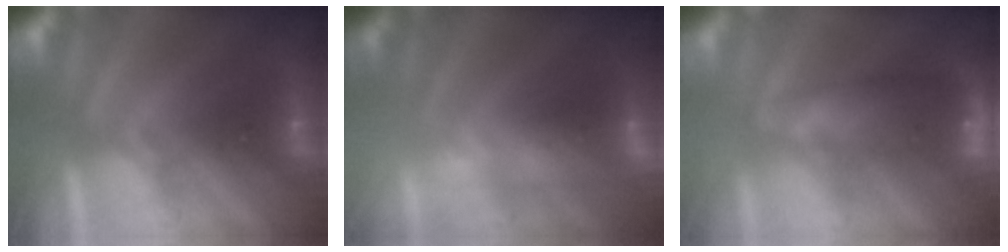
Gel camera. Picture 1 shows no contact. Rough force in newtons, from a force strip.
{"total": 2.5}
{"total": 7.5}